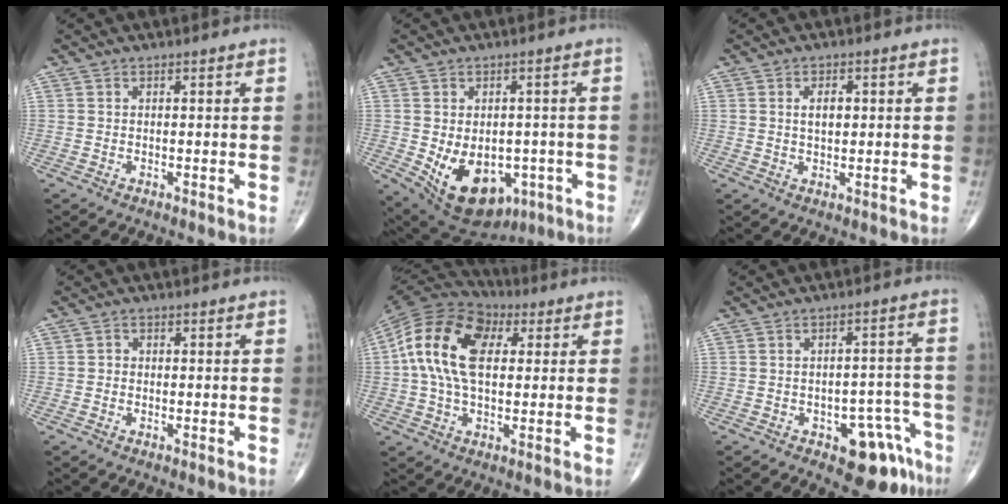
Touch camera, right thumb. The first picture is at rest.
{"total": 15.2, "force": [-4.4, 10.2, 10.4], "torque": [-0.145, 0.000, -0.039]}
{"total": 3.5, "force": [0.7, 2.0, 2.7], "torque": [-0.038, -0.002, 0.013]}
{"total": 1.1, "force": [-0.1, 0.9, 0.5], "torque": [0.000, 0.003, -0.005]}
{"total": 16.9, "force": [3.2, 10.0, 13.2], "torque": [-0.251, 0.023, 0.048]}
{"total": 10.1, "force": [-5.8, 4.8, 6.7], "torque": [-0.045, 0.044, -0.068]}